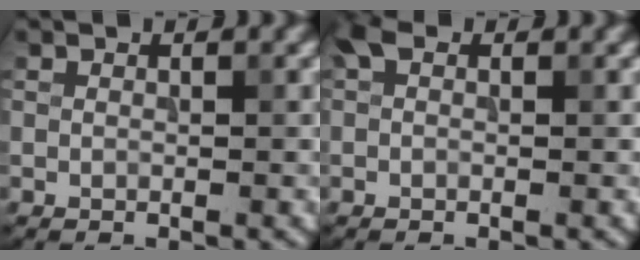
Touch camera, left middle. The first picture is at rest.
{"total": 1.2, "force": [0.3, 0.8, 0.8], "torque": [-0.012, 0.005, 0.000]}